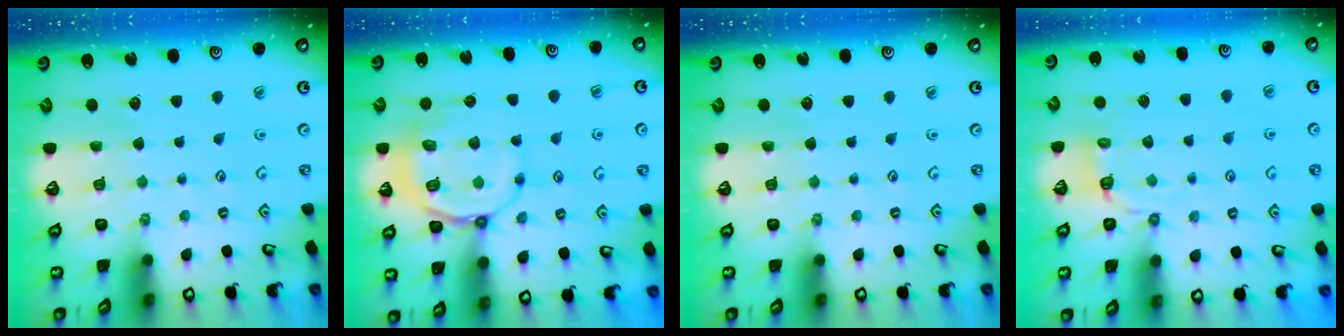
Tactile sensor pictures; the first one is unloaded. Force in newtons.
{"total": 10.4, "press": 10.4, "slide": 1.2}
{"total": 0.0}
{"total": 3.0, "press": 1.6, "slide": 2.5}